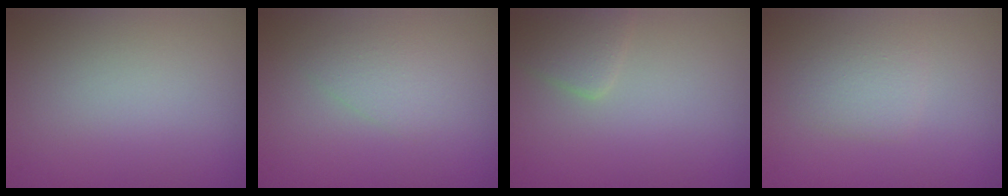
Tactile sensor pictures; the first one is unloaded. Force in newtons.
{"total": 1.4, "press": 1.4, "slide": 0.1}
{"total": 2.1, "press": 2.1, "slide": 0.1}
{"total": 1.6, "press": 1.6, "slide": 0.1}